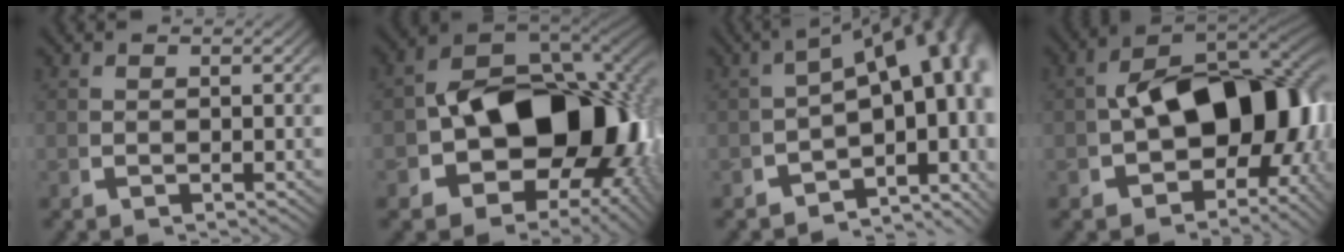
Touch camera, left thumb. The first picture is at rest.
{"total": 24.1, "force": [-3.2, 16.1, 17.6], "torque": [-0.309, -0.074, -0.021]}
{"total": 15.4, "force": [-0.2, 9.4, 12.2], "torque": [-0.142, -0.014, -0.012]}
{"total": 19.6, "force": [-1.7, 12.8, 14.9], "torque": [-0.233, -0.063, -0.001]}